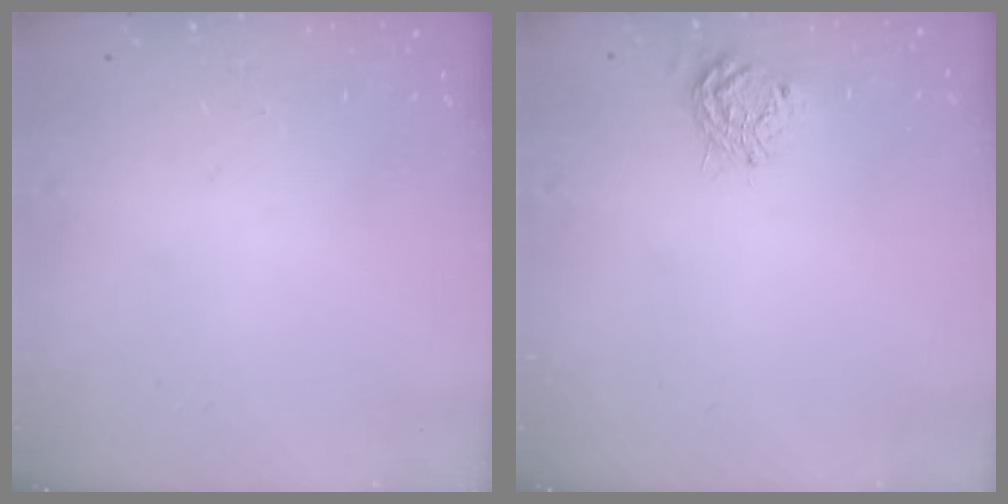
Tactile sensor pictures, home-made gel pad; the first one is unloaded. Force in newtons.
{"total": 8.0, "press": 8.0, "slide": 0.3}